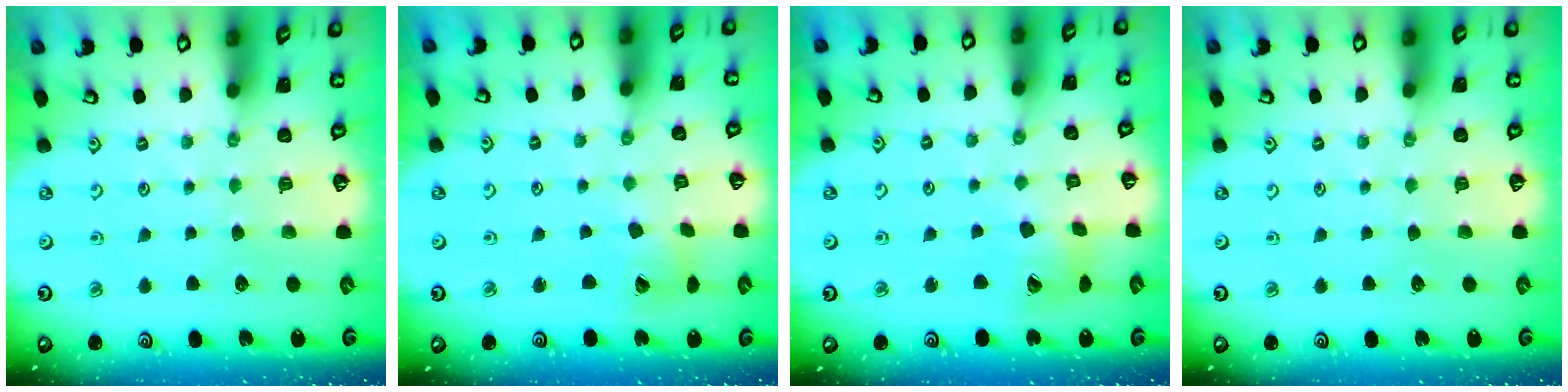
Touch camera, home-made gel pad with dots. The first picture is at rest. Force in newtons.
{"total": 7.1, "press": 7.1, "slide": 1.0}
{"total": 10.4, "press": 10.4, "slide": 1.3}
{"total": 0.0}